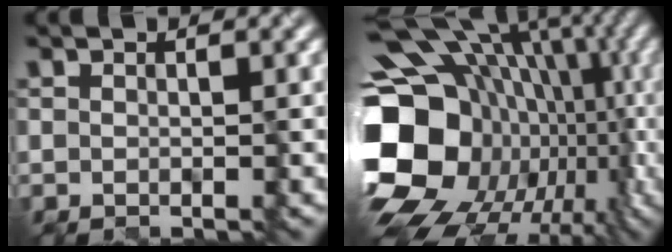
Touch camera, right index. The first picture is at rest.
{"total": 19.3, "force": [-2.4, 14.4, 12.6], "torque": [-0.223, 0.014, -0.033]}